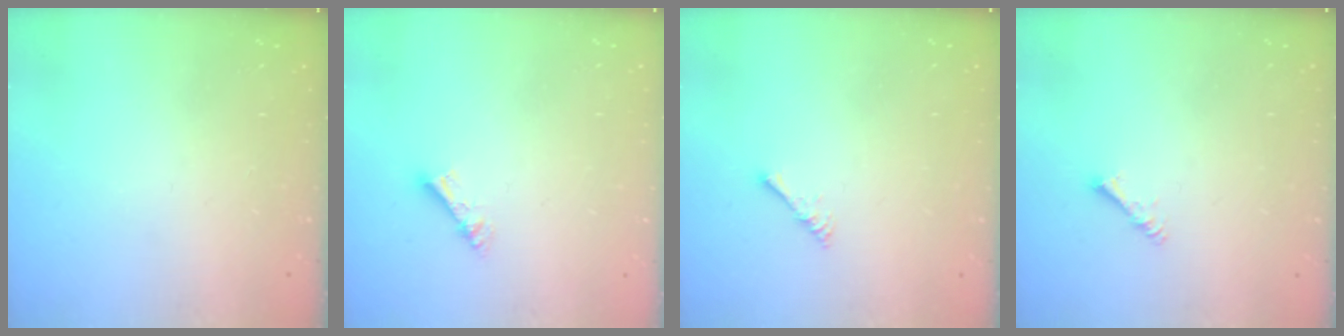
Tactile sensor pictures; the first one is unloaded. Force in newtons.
{"total": 4.3, "press": 4.3, "slide": 0.2}
{"total": 1.7, "press": 1.6, "slide": 0.4}
{"total": 1.4, "press": 1.3, "slide": 0.3}